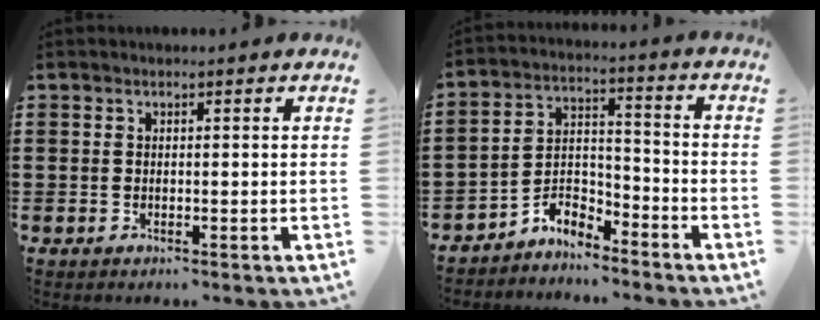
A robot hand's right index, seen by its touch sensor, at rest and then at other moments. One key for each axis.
{"total": 5.4, "fx": -4.9, "fy": 1.7, "fz": 1.2, "tx": -0.041, "ty": 0.002, "tz": -0.106}